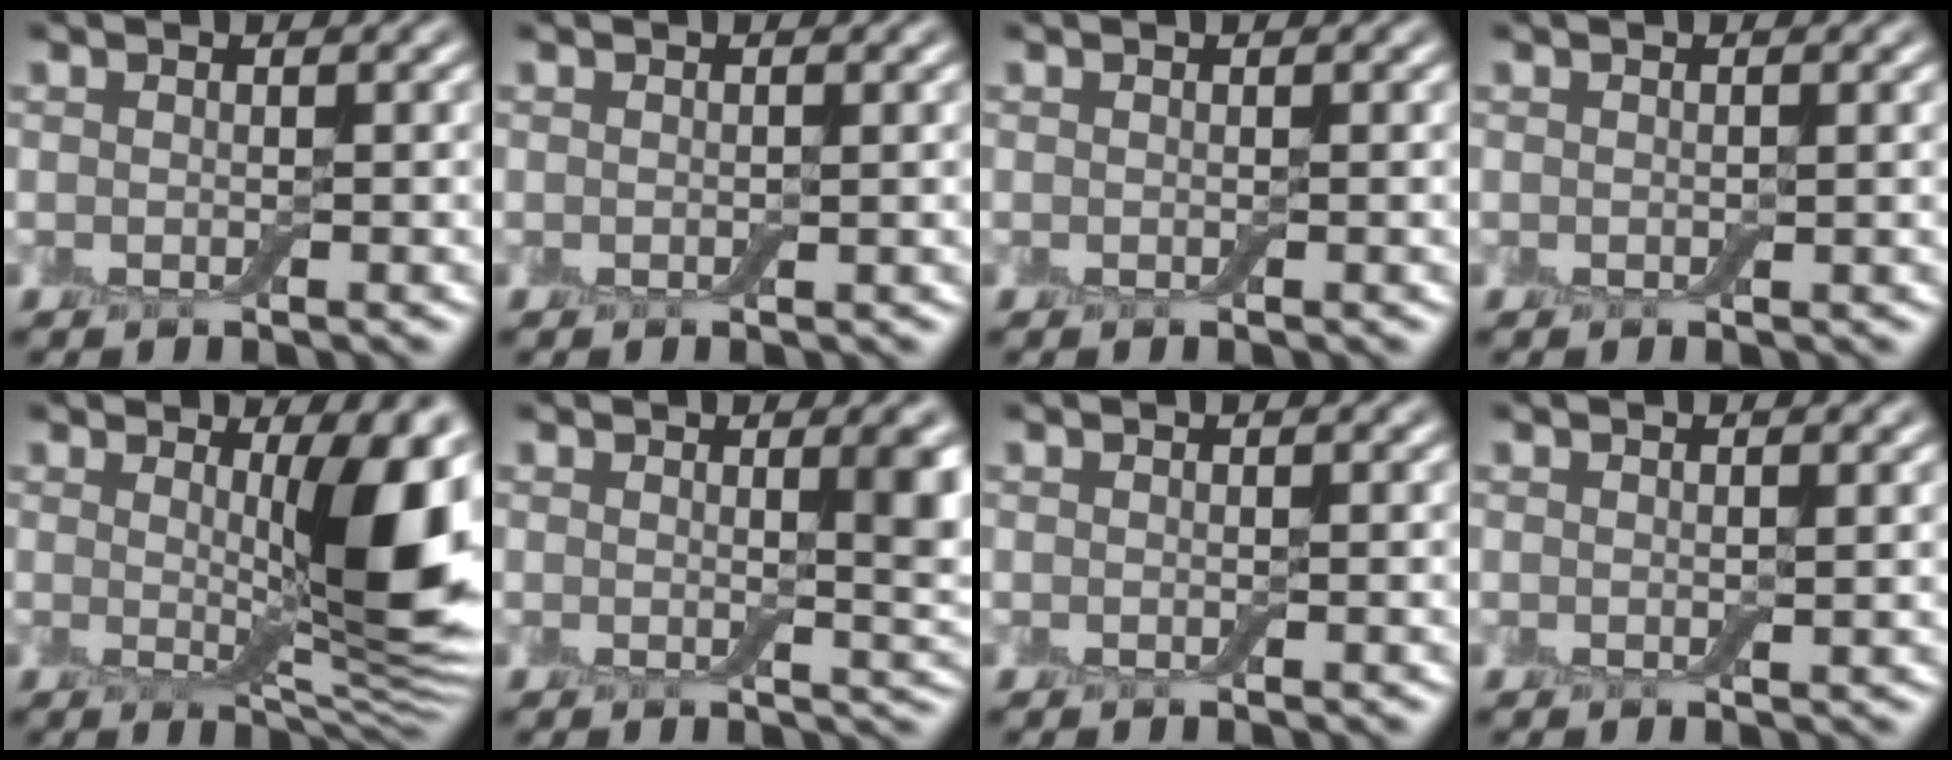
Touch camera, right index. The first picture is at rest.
{"total": 0.0}
{"total": 0.0}
{"total": 0.0}
{"total": 9.5, "force": [2.0, 2.7, 8.9], "torque": [-0.117, -0.011, 0.038]}
{"total": 4.2, "force": [1.2, 1.5, 3.7], "torque": [-0.025, 0.002, 0.015]}
{"total": 0.0}
{"total": 0.8, "force": [0.5, 0.3, 0.5], "torque": [-0.003, 0.003, 0.008]}